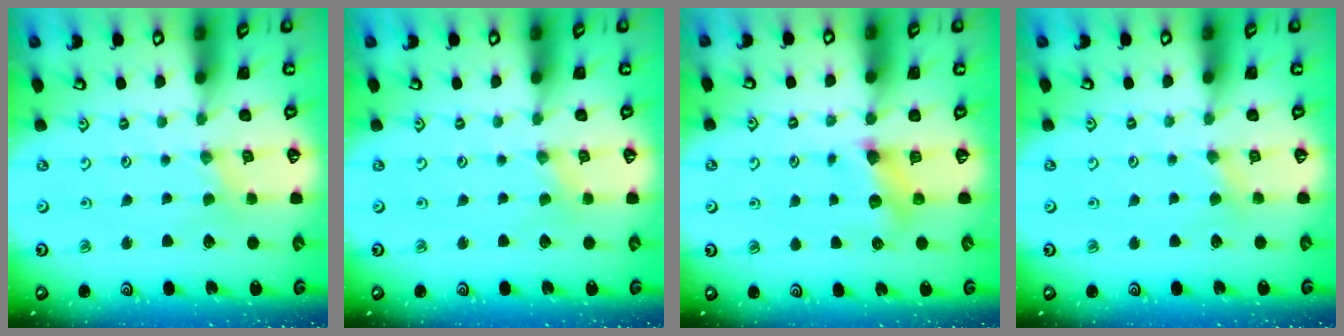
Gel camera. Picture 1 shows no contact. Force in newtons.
{"total": 0.0}
{"total": 6.6, "press": 6.6, "slide": 0.2}
{"total": 2.3, "press": 2.3, "slide": 0.4}